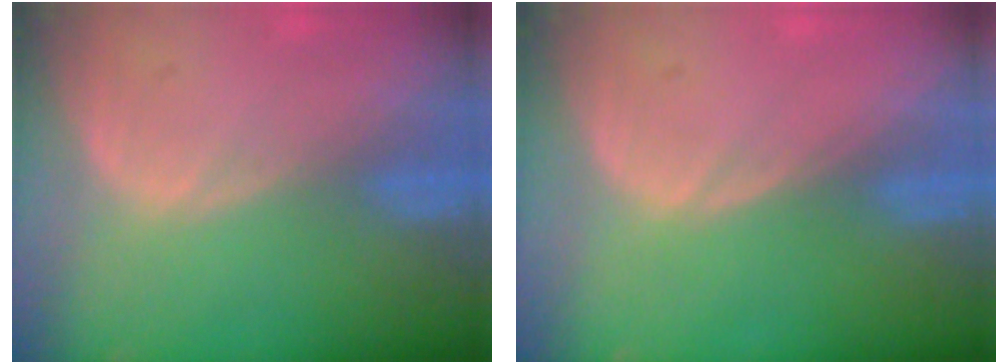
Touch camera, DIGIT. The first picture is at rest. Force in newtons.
{"total": 0.0}